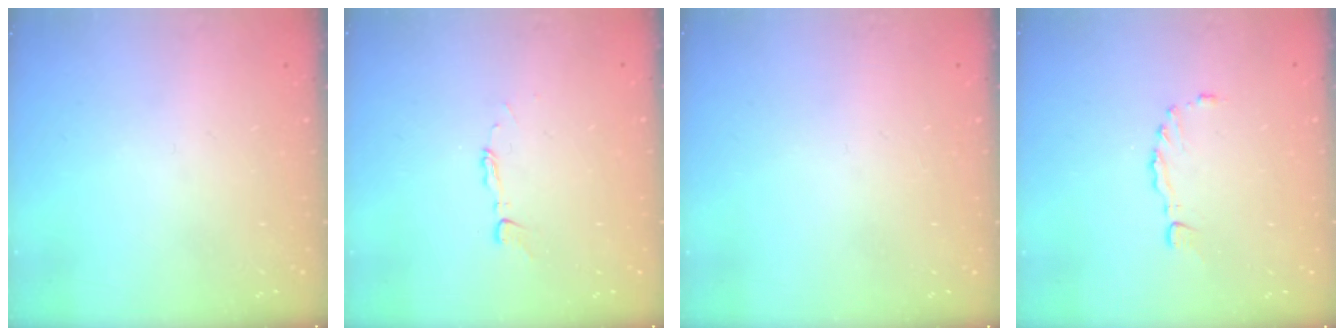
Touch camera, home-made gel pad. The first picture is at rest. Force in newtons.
{"total": 2.9, "press": 2.9, "slide": 0.2}
{"total": 0.0}
{"total": 2.9, "press": 2.9, "slide": 0.5}